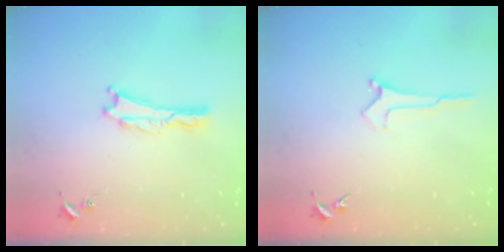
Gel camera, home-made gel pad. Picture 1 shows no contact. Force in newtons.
{"total": 0.0}